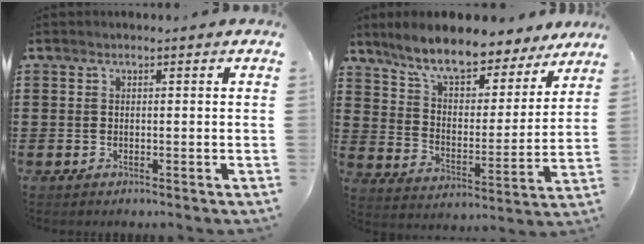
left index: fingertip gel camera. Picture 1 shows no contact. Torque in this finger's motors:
{"motor_torque": [1.44, -0.70, 0.55, 0.21]}